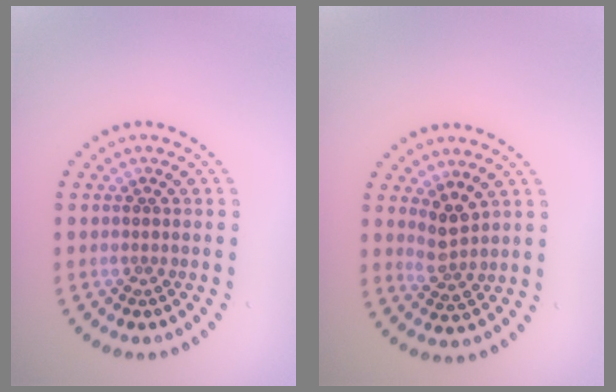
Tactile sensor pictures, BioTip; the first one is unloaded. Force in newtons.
{"total": 2.3, "press": 2.1, "slide": 1.0}